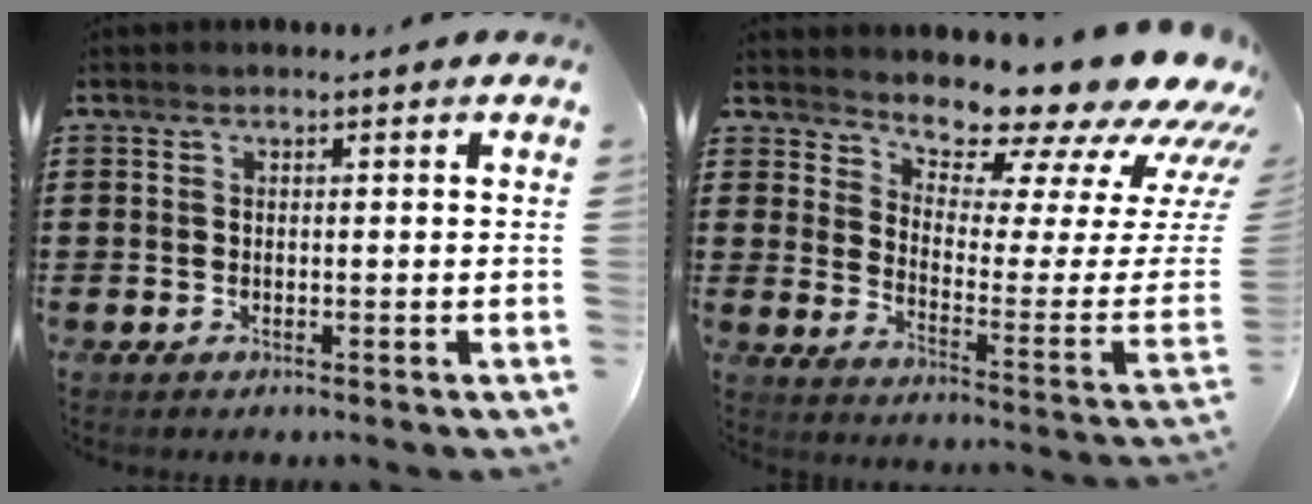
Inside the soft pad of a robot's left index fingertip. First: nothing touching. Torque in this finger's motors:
{"motor_torque": [2.14, 0.00, 0.37, -0.01]}